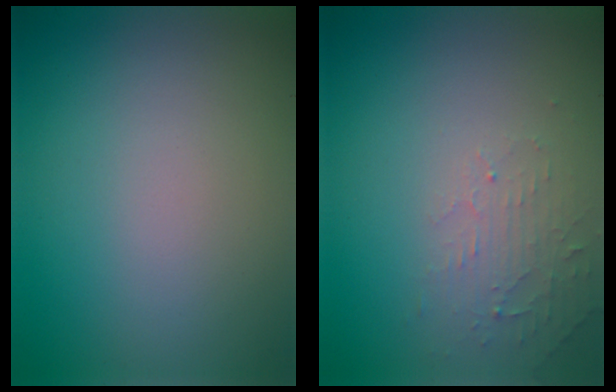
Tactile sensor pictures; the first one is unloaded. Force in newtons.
{"total": 2.0, "press": 1.9, "slide": 0.4}